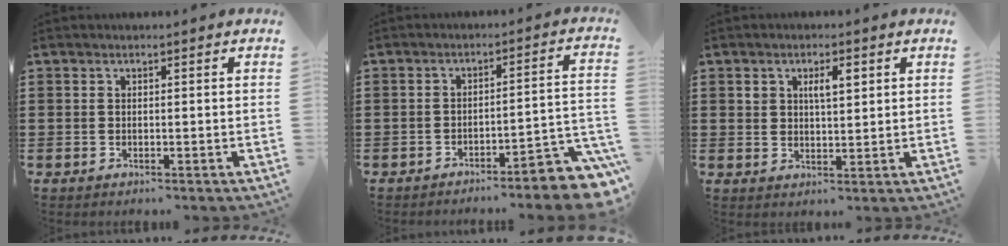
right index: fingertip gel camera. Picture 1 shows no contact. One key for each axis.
{"total": 4.9, "fx": -4.2, "fy": 0.4, "fz": 2.7, "tx": -0.043, "ty": -0.010, "tz": -0.083}
{"total": 3.5, "fx": 1.4, "fy": 1.6, "fz": 2.8, "tx": -0.043, "ty": 0.001, "tz": 0.020}